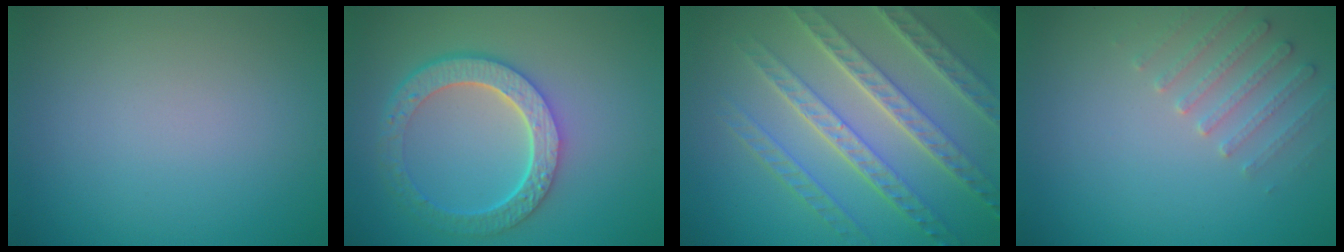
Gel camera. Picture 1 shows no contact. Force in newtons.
{"total": 6.0, "press": 4.6, "slide": 3.9}
{"total": 7.9, "press": 5.5, "slide": 5.7}
{"total": 2.3, "press": 2.2, "slide": 0.6}